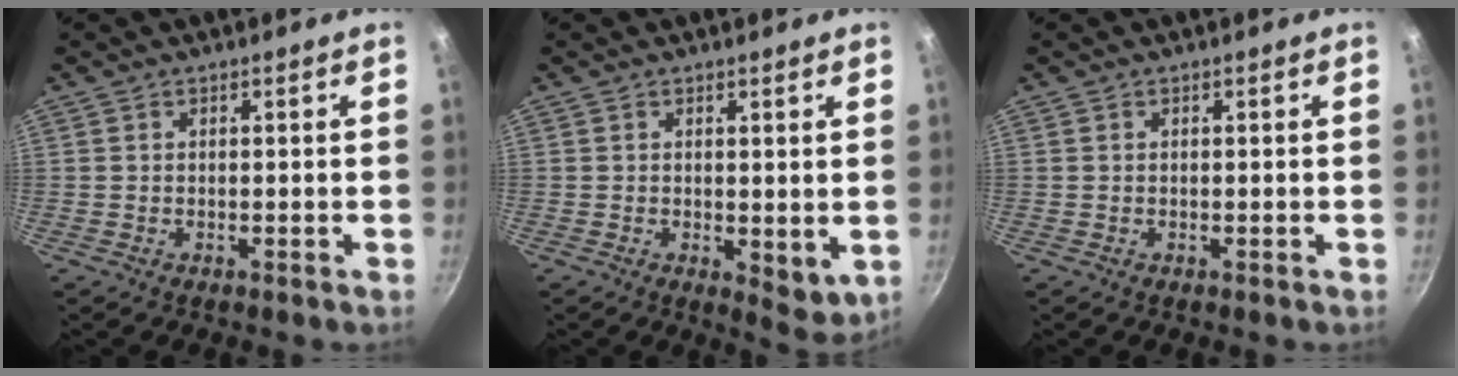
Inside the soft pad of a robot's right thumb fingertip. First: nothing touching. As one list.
[{"total": 4.6, "force": [0.0, 2.0, 4.2], "torque": [-0.051, -0.015, 0.007]}, {"total": 0.0}]